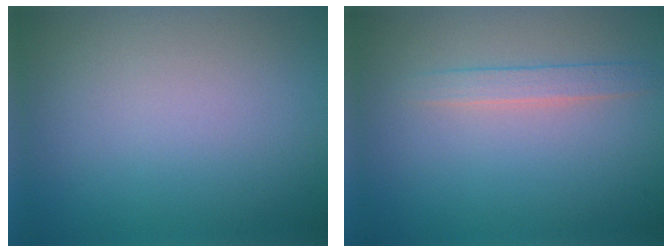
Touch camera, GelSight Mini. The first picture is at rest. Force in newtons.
{"total": 1.7, "press": 1.7, "slide": 0.0}